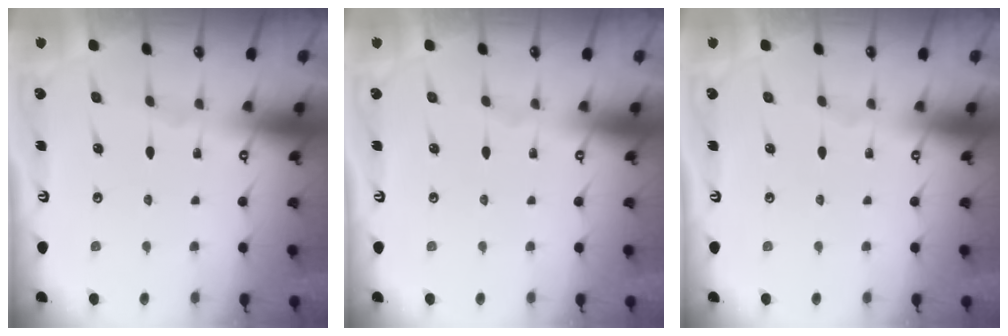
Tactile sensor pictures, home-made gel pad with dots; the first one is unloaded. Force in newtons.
{"total": 0.0}
{"total": 0.0}